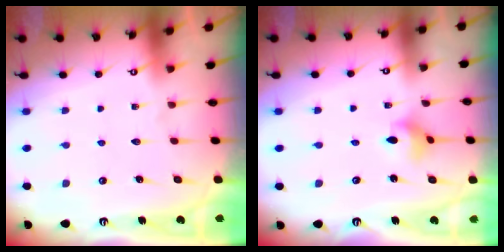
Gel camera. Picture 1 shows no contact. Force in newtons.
{"total": 3.3, "press": 3.3, "slide": 0.5}